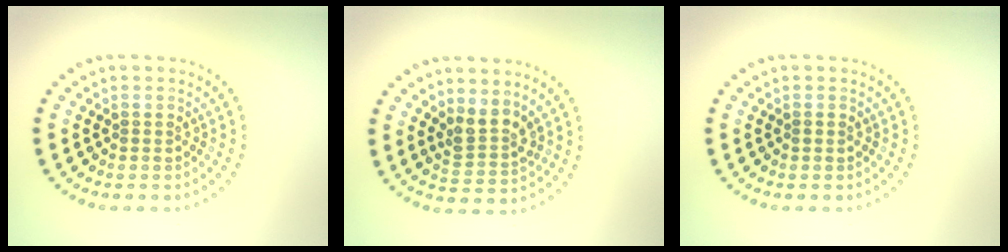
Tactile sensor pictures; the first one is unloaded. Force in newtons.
{"total": 2.7, "press": 2.0, "slide": 1.7}
{"total": 0.5, "press": 0.5, "slide": 0.1}